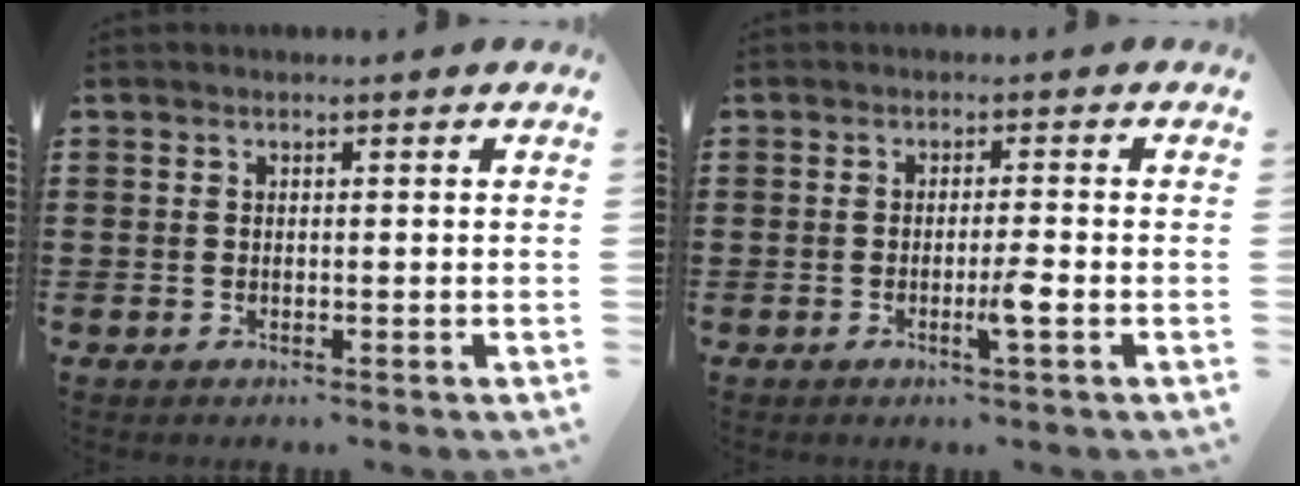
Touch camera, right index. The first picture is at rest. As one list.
[{"total": 3.4, "force": [-1.2, -0.1, 3.1], "torque": [-0.058, -0.008, -0.026]}]